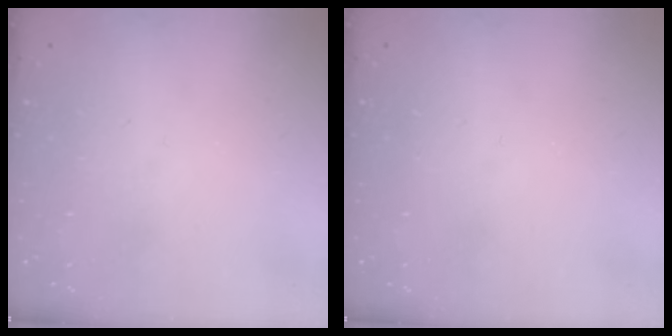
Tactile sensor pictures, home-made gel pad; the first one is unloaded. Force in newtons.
{"total": 0.0}